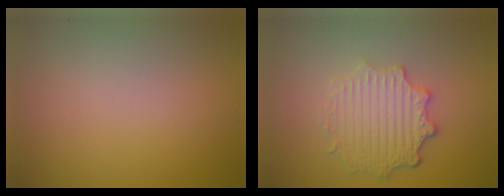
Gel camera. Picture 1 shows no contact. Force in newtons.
{"total": 4.4, "press": 3.6, "slide": 2.6}